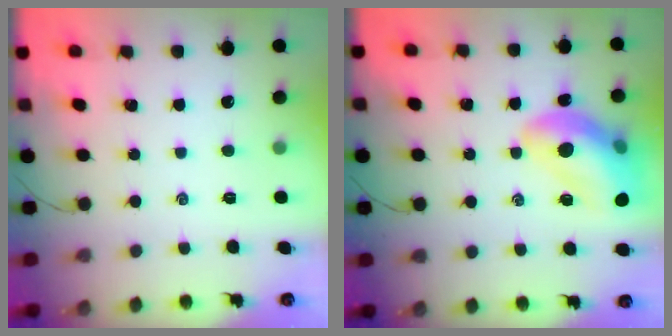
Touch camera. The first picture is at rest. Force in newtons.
{"total": 18.7, "press": 18.5, "slide": 2.8}